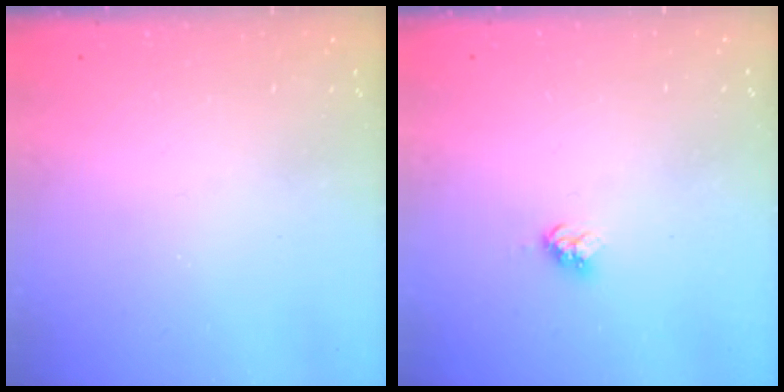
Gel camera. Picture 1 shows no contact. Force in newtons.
{"total": 3.9, "press": 3.9, "slide": 0.4}